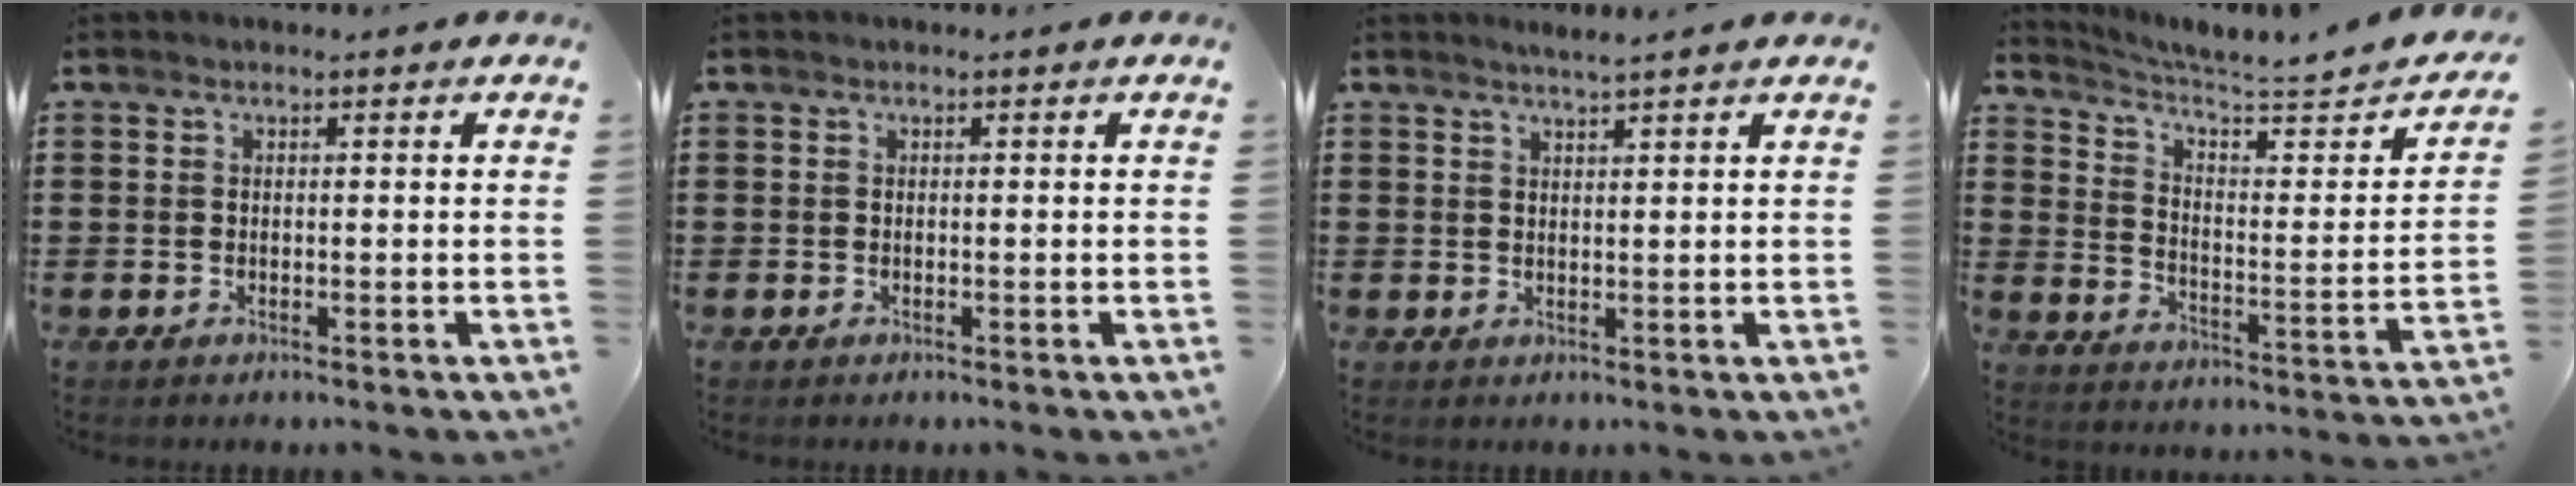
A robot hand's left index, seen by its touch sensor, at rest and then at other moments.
{"total": 0.0}
{"total": 1.8, "force": [1.7, -0.4, 0.4], "torque": [-0.011, 0.001, 0.032]}
{"total": 3.4, "force": [2.9, 0.3, 1.7], "torque": [-0.055, -0.029, 0.039]}